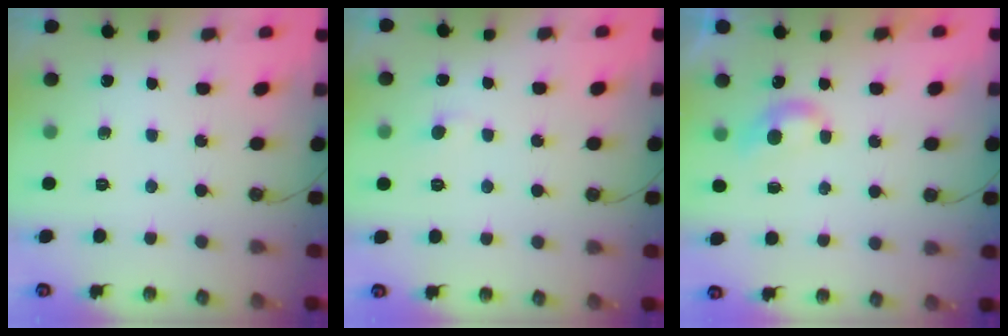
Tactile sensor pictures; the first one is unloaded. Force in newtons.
{"total": 2.3, "press": 2.3, "slide": 0.3}
{"total": 2.4, "press": 2.4, "slide": 0.4}